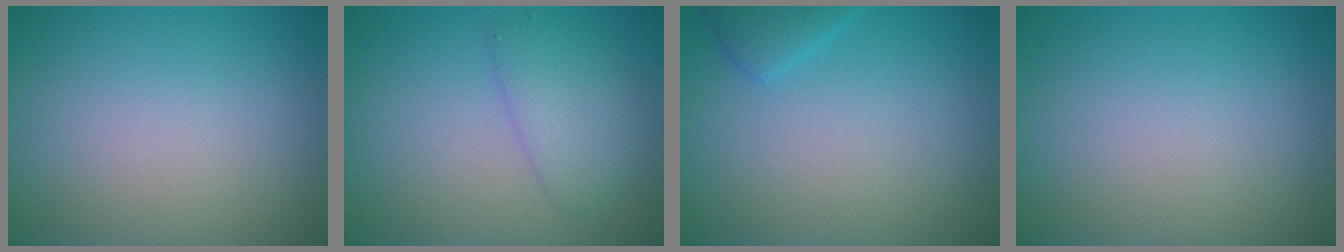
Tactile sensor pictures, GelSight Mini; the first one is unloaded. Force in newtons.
{"total": 2.8, "press": 2.8, "slide": 0.1}
{"total": 1.5, "press": 1.5, "slide": 0.2}
{"total": 0.0}